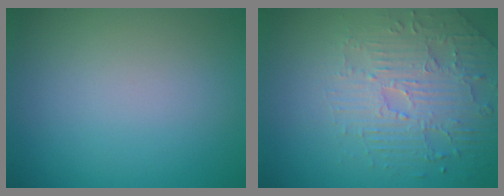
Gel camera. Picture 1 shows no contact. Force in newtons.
{"total": 4.6, "press": 3.8, "slide": 2.6}